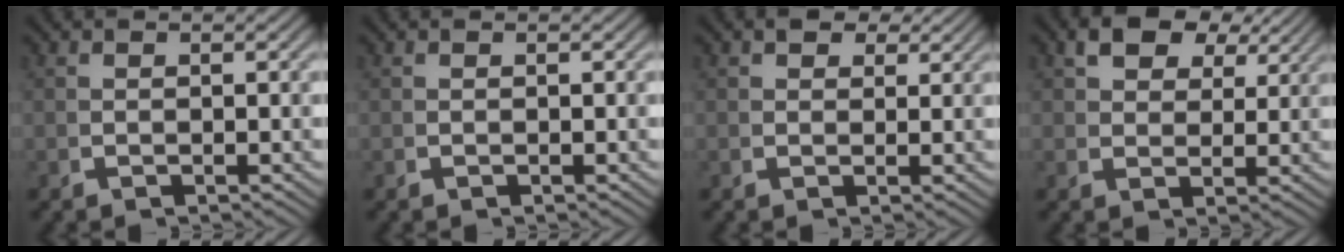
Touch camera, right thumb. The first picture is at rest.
{"total": 0.0}
{"total": 3.0, "force": [2.1, 1.7, 1.2], "torque": [-0.015, -0.003, 0.034]}
{"total": 5.4, "force": [4.0, 2.4, 2.7], "torque": [-0.046, 0.006, 0.072]}